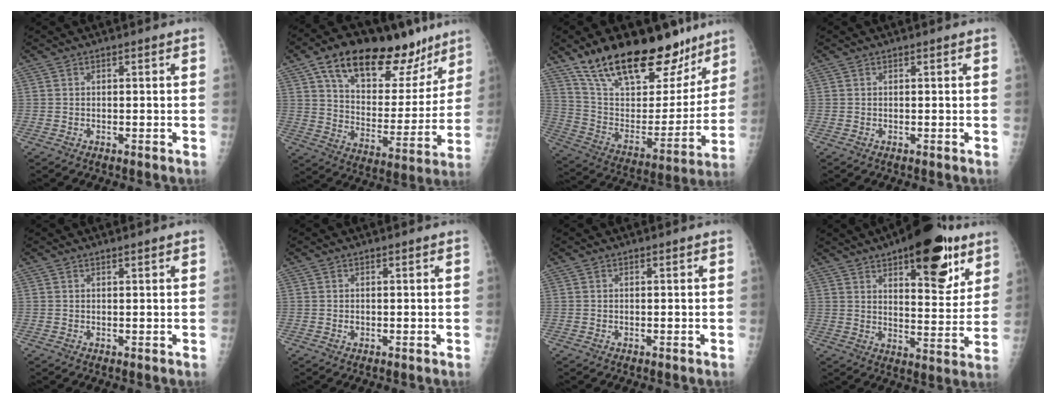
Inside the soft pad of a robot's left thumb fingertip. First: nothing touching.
{"total": 25.7, "force": [16.1, 12.3, 15.9], "torque": [-0.198, -0.036, 0.254]}
{"total": 28.4, "force": [19.8, 12.3, 16.3], "torque": [-0.219, -0.069, 0.326]}
{"total": 0.0}
{"total": 0.9, "force": [0.8, 0.1, 0.5], "torque": [-0.004, -0.003, 0.012]}
{"total": 0.6, "force": [0.1, 0.5, 0.3], "torque": [0.000, 0.000, 0.002]}
{"total": 0.0}
{"total": 20.3, "force": [11.4, 8.0, 14.7], "torque": [-0.164, -0.046, 0.163]}